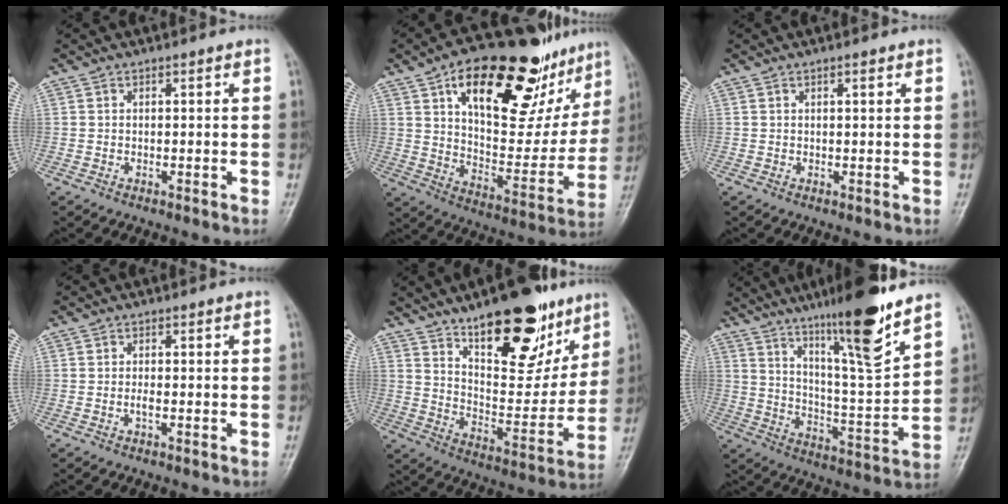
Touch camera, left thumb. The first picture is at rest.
{"total": 29.4, "force": [16.3, 13.4, 20.6], "torque": [-0.247, -0.026, 0.251]}
{"total": 0.9, "force": [0.5, 0.3, 0.7], "torque": [-0.012, -0.001, 0.008]}
{"total": 1.1, "force": [-0.3, 0.4, 0.9], "torque": [-0.020, -0.001, -0.008]}
{"total": 24.5, "force": [15.3, 9.5, 16.6], "torque": [-0.200, -0.068, 0.249]}
{"total": 17.9, "force": [12.4, 1.5, 12.8], "torque": [-0.189, -0.074, 0.205]}